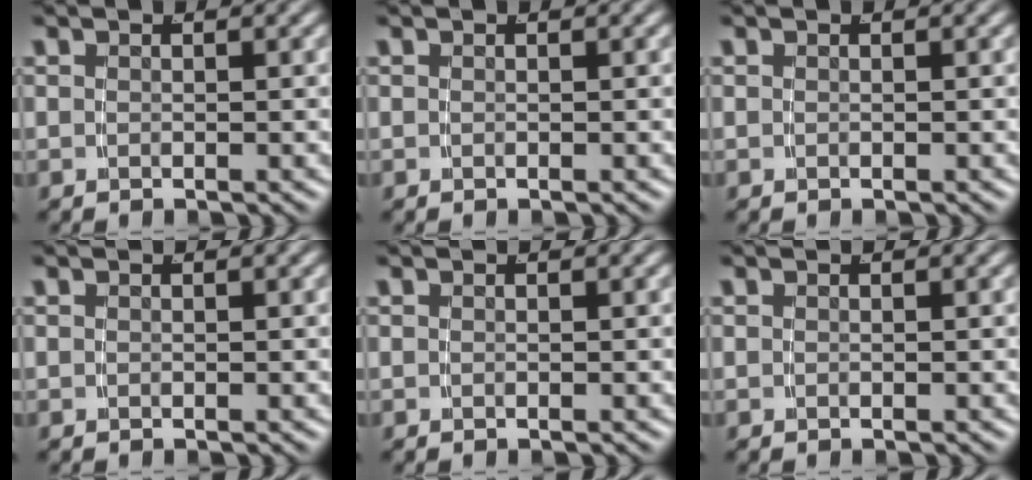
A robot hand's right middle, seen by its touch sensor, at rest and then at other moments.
{"total": 0.0}
{"total": 0.0}
{"total": 0.0}
{"total": 0.0}
{"total": 0.0}